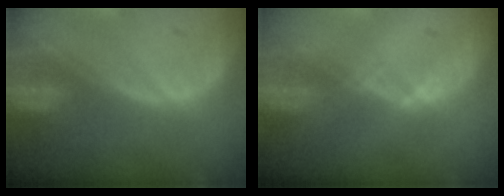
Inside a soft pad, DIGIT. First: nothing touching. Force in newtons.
{"total": 1.0, "press": 0.8, "slide": 0.5}